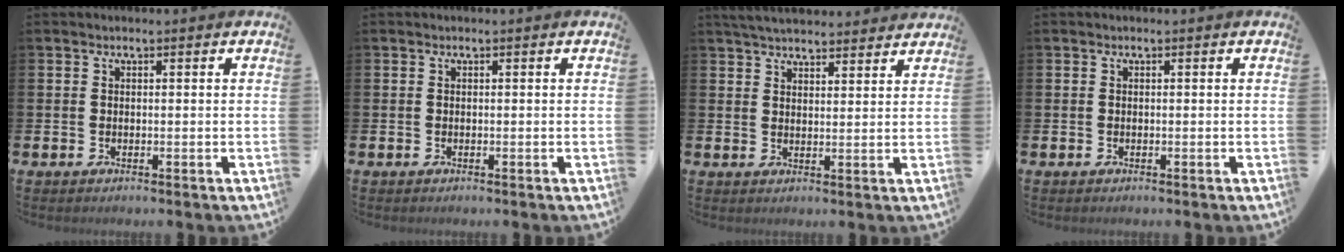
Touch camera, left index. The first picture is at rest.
{"total": 0.0}
{"total": 4.5, "force": [4.4, 0.7, 0.6], "torque": [-0.019, -0.021, 0.081]}
{"total": 0.0}